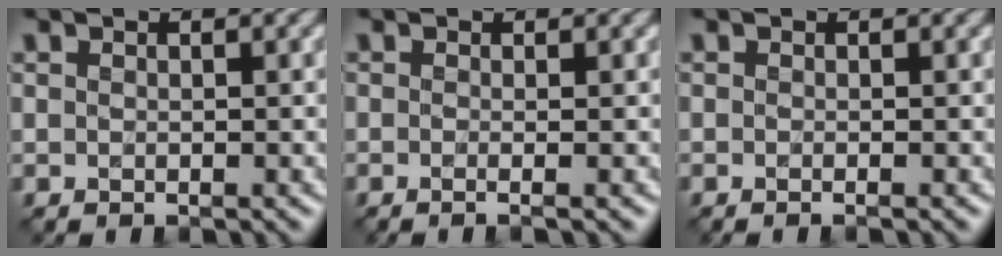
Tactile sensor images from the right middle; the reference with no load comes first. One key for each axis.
{"total": 1.8, "fx": -0.2, "fy": 0.8, "fz": 1.6, "tx": -0.014, "ty": -0.009, "tz": -0.023}
{"total": 1.0, "fx": -0.4, "fy": 0.4, "fz": 0.9, "tx": -0.006, "ty": -0.009, "tz": -0.012}